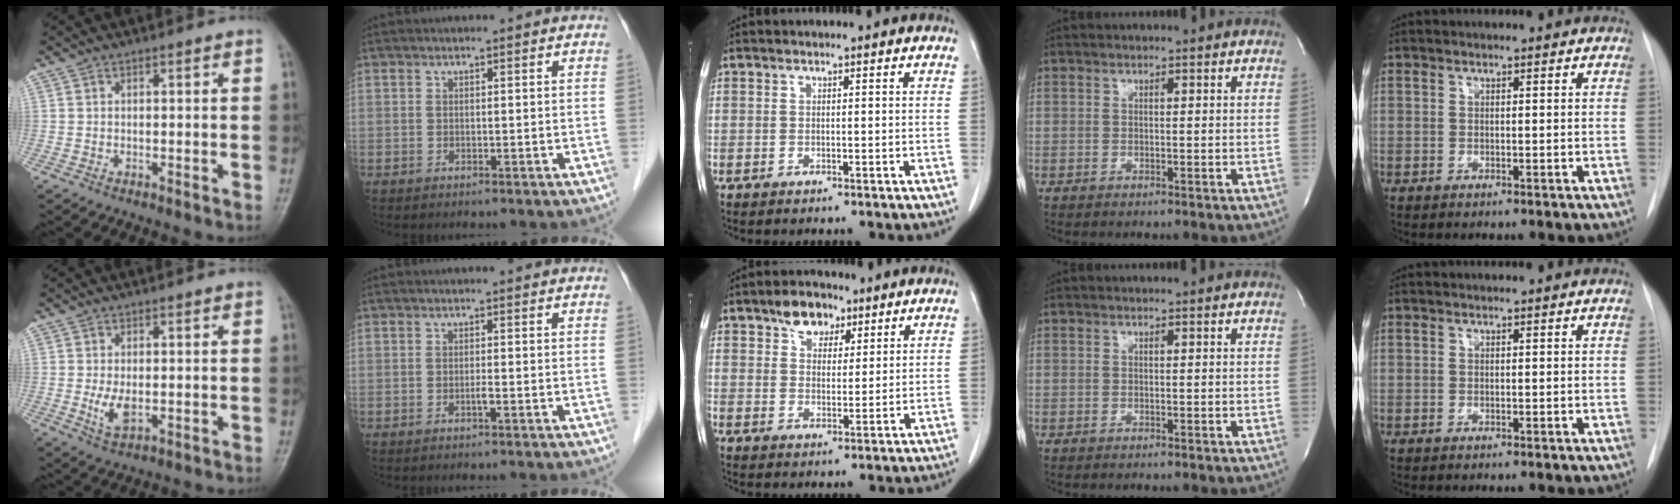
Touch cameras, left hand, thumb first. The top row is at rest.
{"thumb": {"total": 4.0, "force": [-0.2, 2.1, 3.4], "torque": [-0.066, -0.010, 0.001]}, "index": {"total": 0.7, "force": [-0.3, -0.1, 0.5], "torque": [-0.010, 0.001, -0.006]}, "middle": {"total": 5.3, "force": [3.5, 2.1, 3.3], "torque": [-0.064, 0.008, 0.065]}}